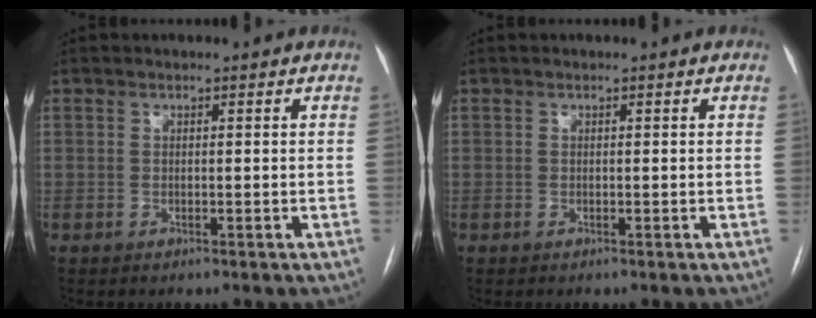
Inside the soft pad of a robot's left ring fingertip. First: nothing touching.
{"total": 0.0}